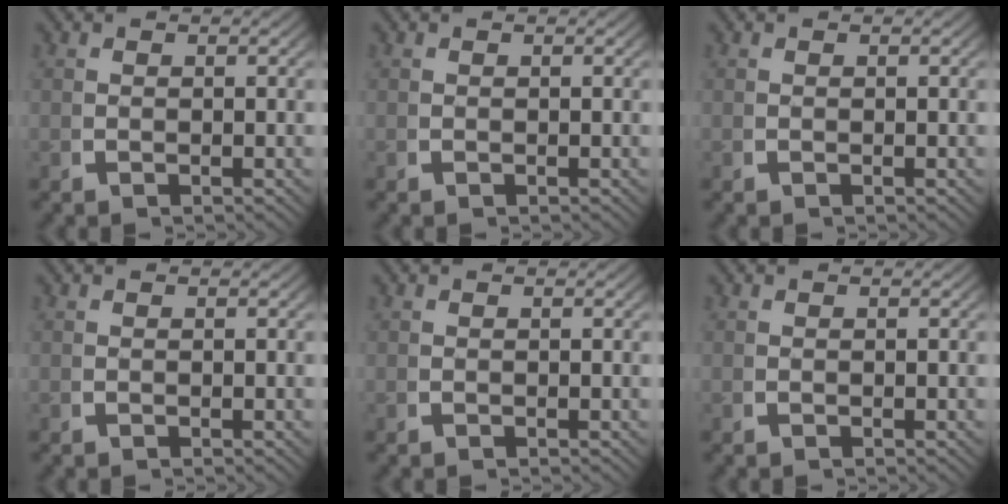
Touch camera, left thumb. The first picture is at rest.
{"total": 0.0}
{"total": 0.0}
{"total": 0.0}
{"total": 0.0}
{"total": 0.0}